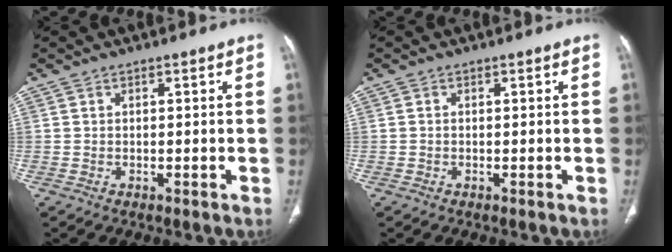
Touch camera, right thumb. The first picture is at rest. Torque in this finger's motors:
{"motor_torque": [0.01, 0.21, 0.33, -0.22, 0.01]}